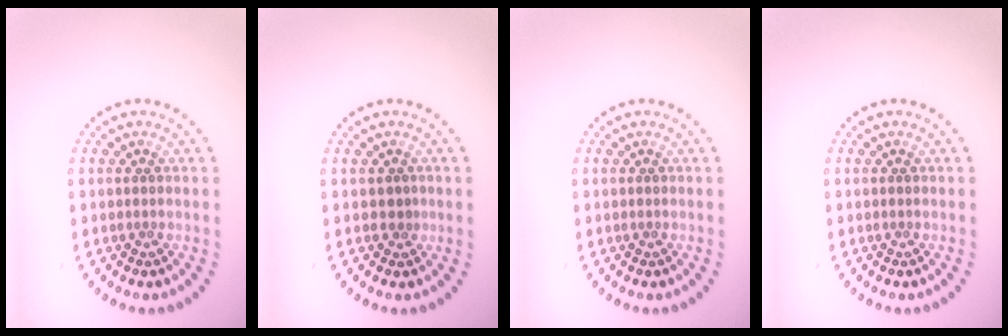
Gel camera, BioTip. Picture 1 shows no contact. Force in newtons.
{"total": 0.8, "press": 0.5, "slide": 0.7}
{"total": 0.0}
{"total": 0.0}